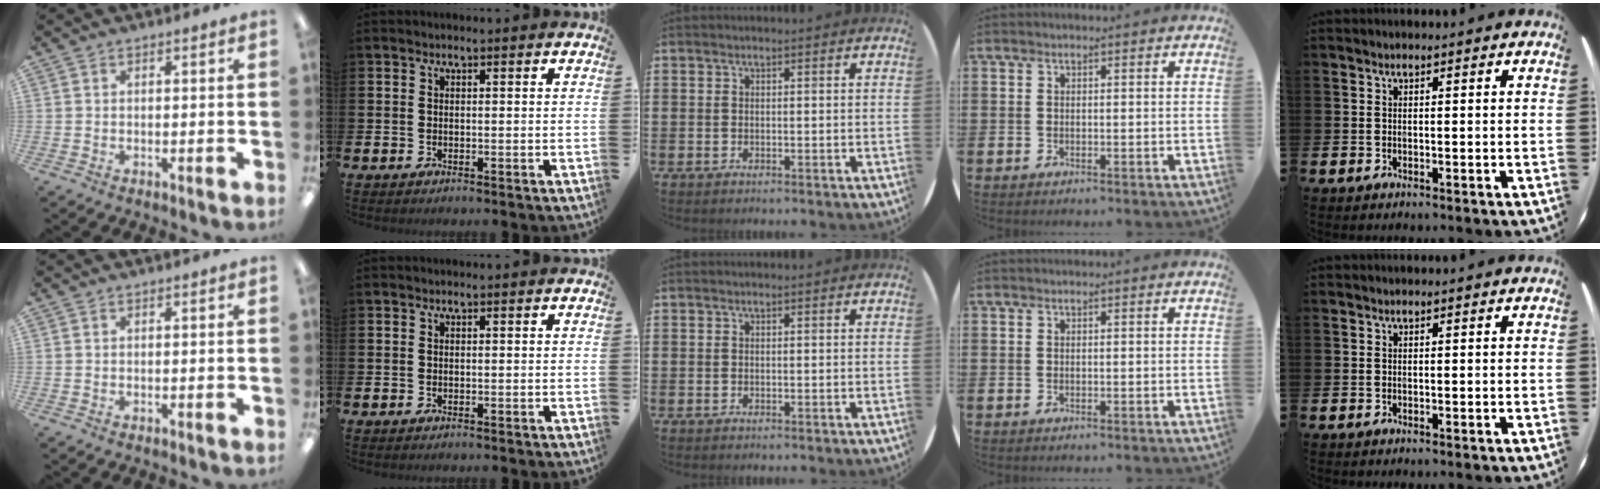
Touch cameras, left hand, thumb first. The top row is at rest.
{}